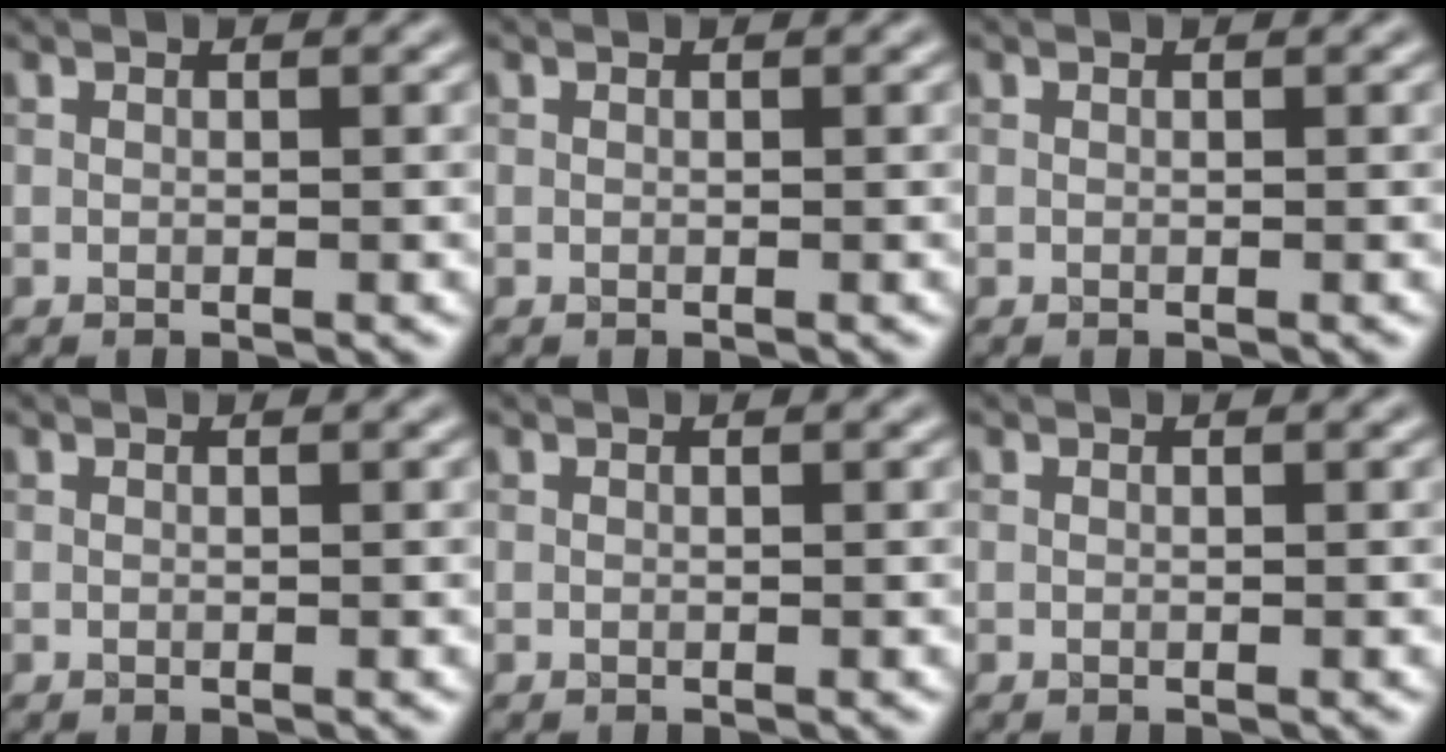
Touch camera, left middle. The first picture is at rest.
{"total": 0.0}
{"total": 0.0}
{"total": 0.0}
{"total": 0.0}
{"total": 0.0}